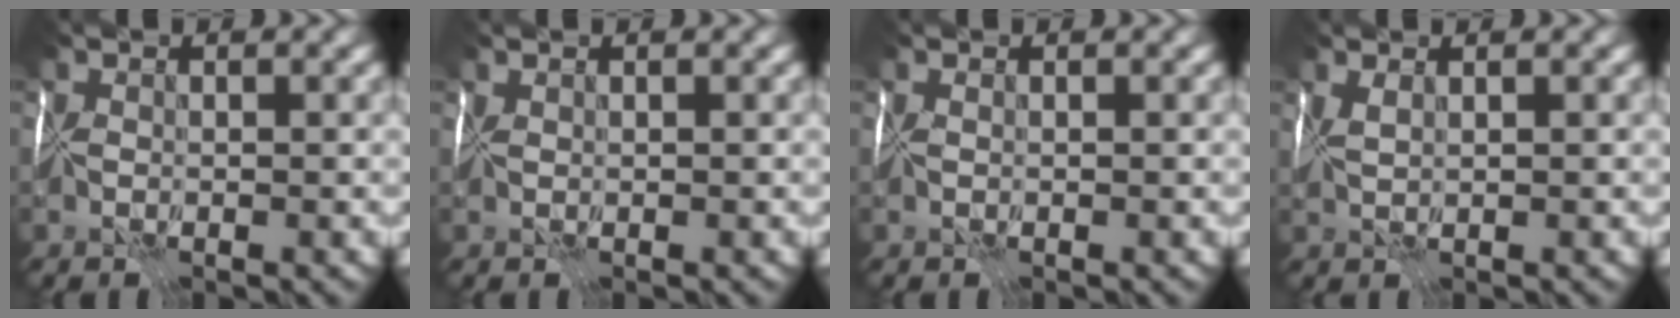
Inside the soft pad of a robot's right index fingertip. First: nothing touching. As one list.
[{"total": 1.3, "force": [0.6, -1.0, -0.7], "torque": [0.017, 0.003, 0.016]}, {"total": 0.0}, {"total": 1.3, "force": [0.7, -1.1, -0.1], "torque": [0.006, 0.000, 0.021]}]